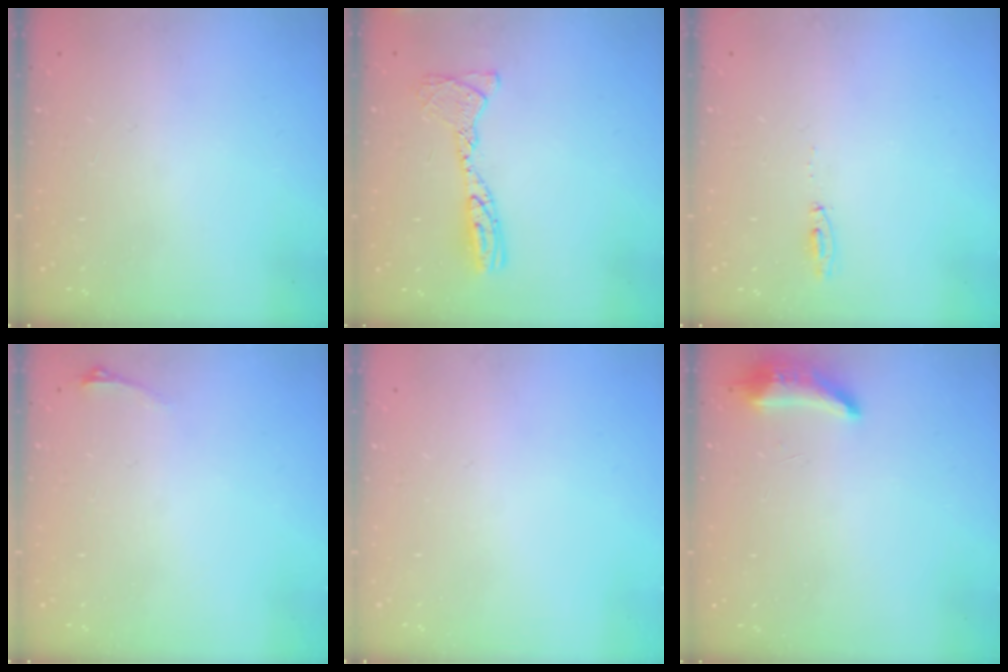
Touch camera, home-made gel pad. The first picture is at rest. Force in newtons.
{"total": 12.2, "press": 12.1, "slide": 1.3}
{"total": 16.2, "press": 5.8, "slide": 15.1}
{"total": 2.9, "press": 2.6, "slide": 1.5}
{"total": 0.0}
{"total": 8.3, "press": 8.1, "slide": 1.5}